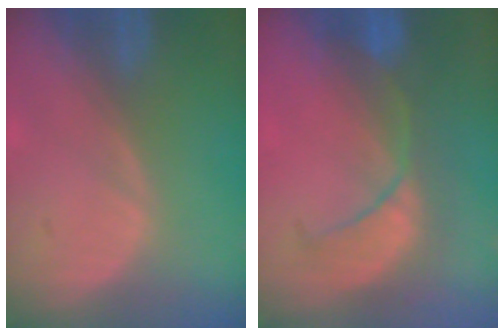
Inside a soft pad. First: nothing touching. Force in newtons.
{"total": 7.9, "press": 7.7, "slide": 1.5}